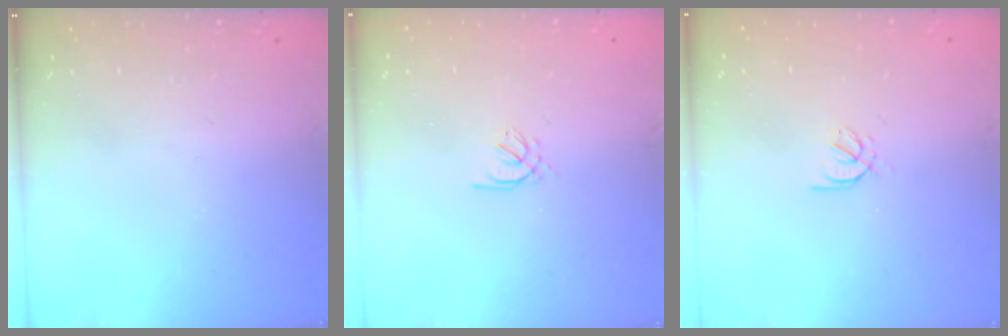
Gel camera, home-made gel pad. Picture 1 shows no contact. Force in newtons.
{"total": 0.9, "press": 0.8, "slide": 0.4}
{"total": 2.0, "press": 1.9, "slide": 0.6}